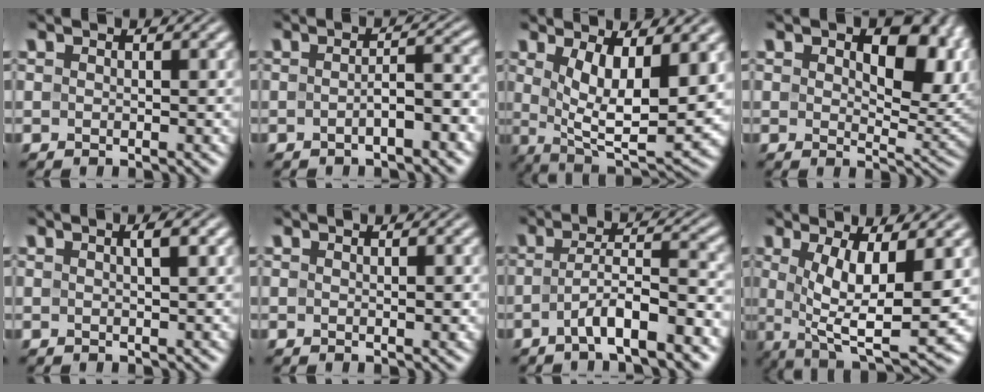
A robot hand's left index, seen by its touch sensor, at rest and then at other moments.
{"total": 2.9, "force": [-1.0, 0.7, 2.6], "torque": [-0.042, 0.008, -0.019]}
{"total": 8.9, "force": [1.9, 3.5, 8.0], "torque": [-0.151, -0.021, 0.039]}
{"total": 8.8, "force": [2.3, 4.8, 7.0], "torque": [-0.099, -0.007, 0.035]}
{"total": 1.5, "force": [0.6, 0.3, 1.3], "torque": [-0.018, 0.005, 0.007]}
{"total": 0.6, "force": [0.1, 0.1, 0.5], "torque": [-0.008, 0.001, 0.002]}
{"total": 5.8, "force": [-2.8, 1.2, 4.9], "torque": [-0.082, 0.008, -0.052]}
{"total": 8.8, "force": [0.9, 2.8, 8.3], "torque": [-0.143, -0.012, 0.020]}